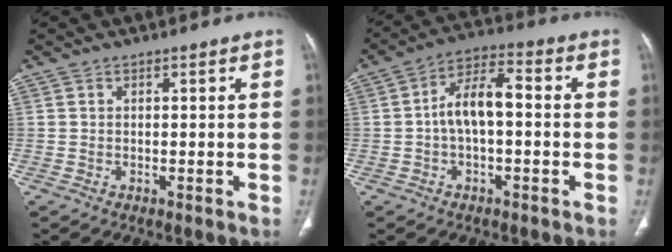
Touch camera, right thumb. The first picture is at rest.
{"total": 8.4, "force": [-0.5, 4.1, 7.3], "torque": [-0.131, 0.034, -0.016]}